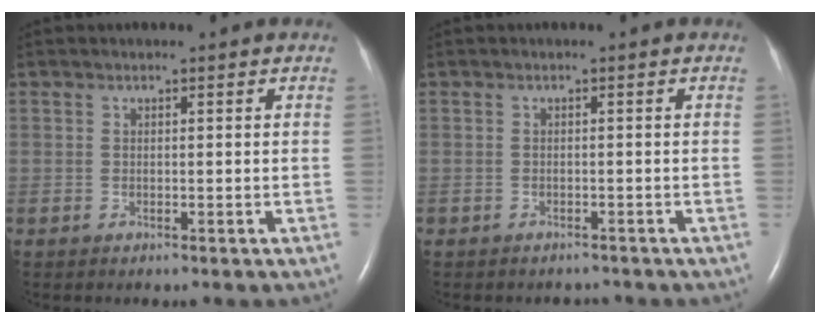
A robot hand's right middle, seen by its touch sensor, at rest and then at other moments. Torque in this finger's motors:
{"motor_torque": [-0.32, 0.09, 0.00, 0.00]}